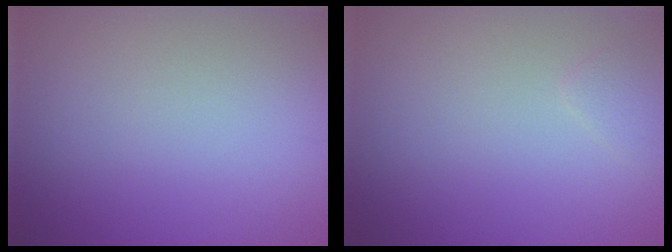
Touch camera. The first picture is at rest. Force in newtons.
{"total": 0.8, "press": 0.8, "slide": 0.1}